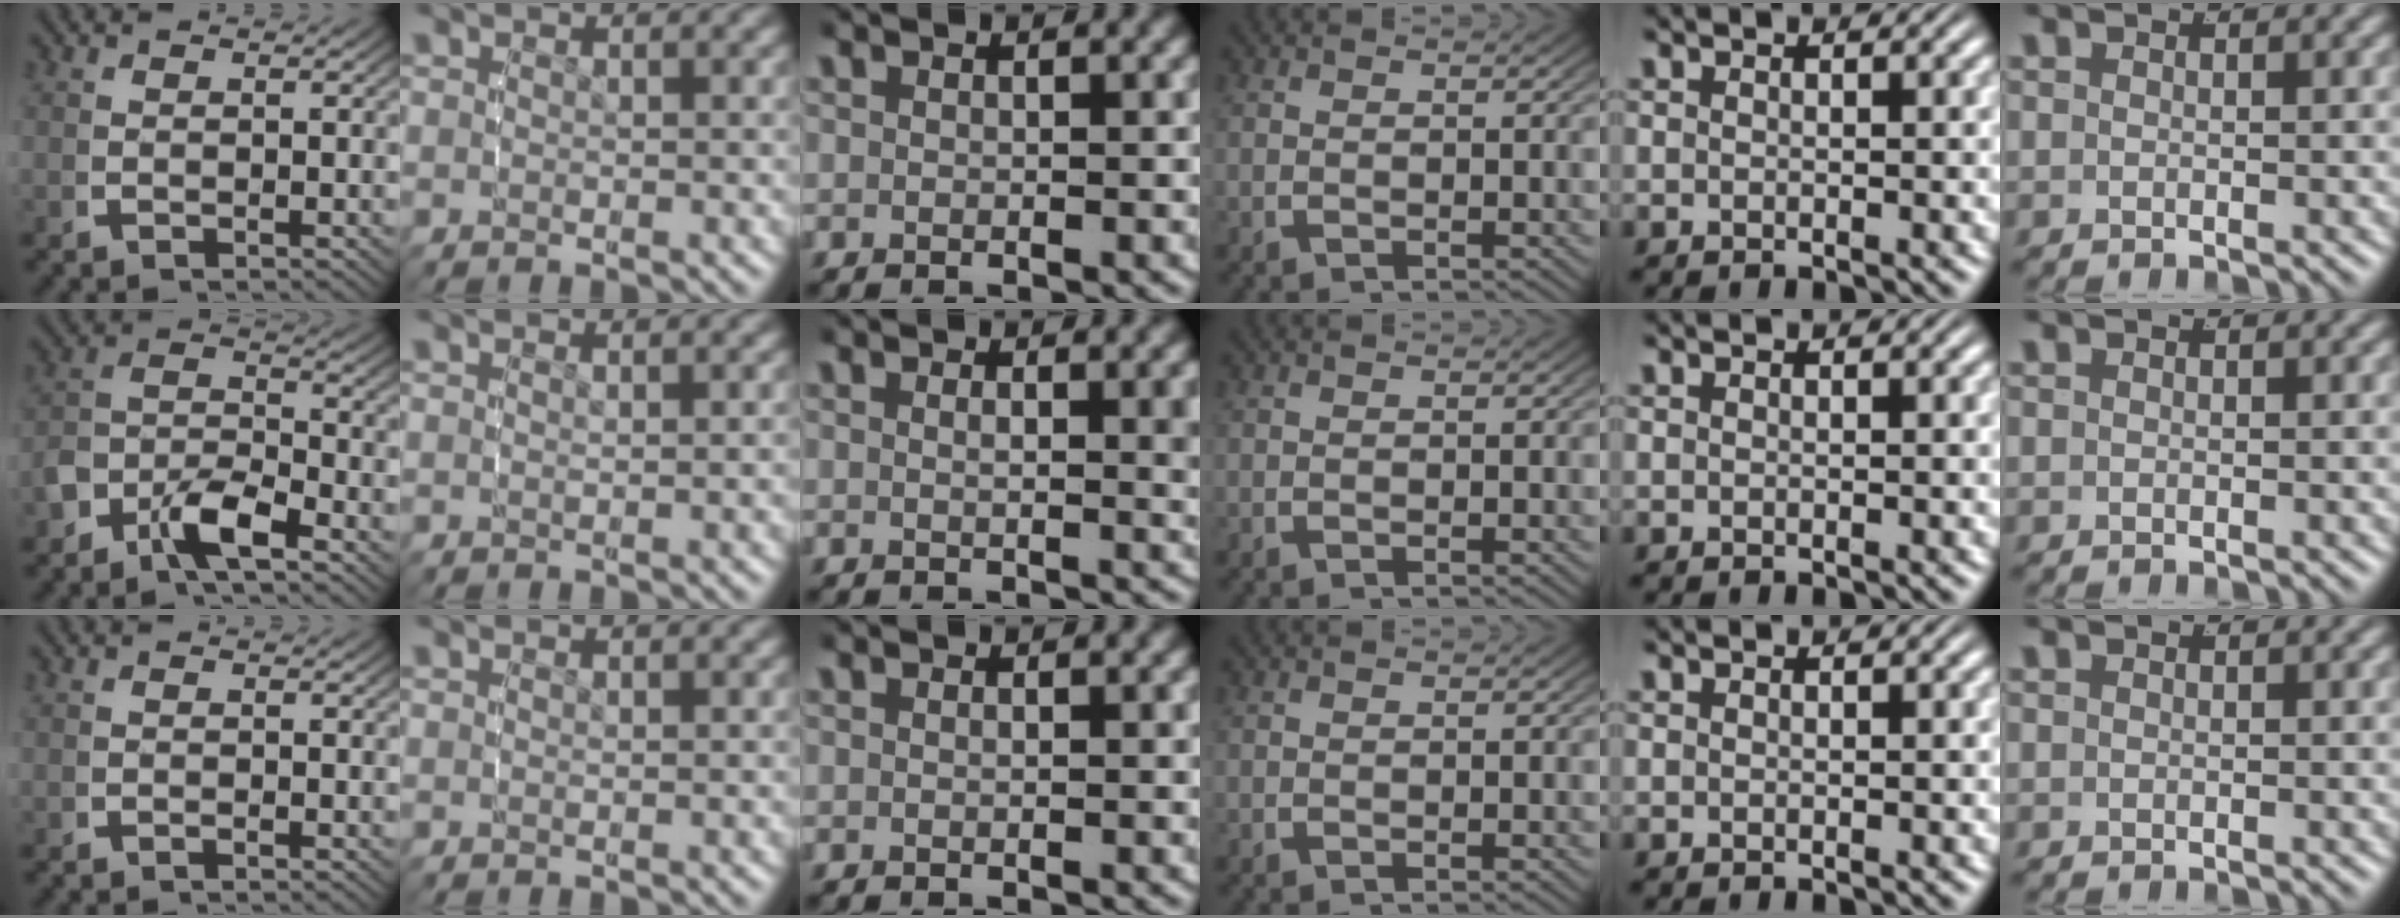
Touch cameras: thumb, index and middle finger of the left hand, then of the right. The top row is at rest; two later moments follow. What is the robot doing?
{"motion": "lift_and_place", "object": "stress ball aka squeeze ball"}